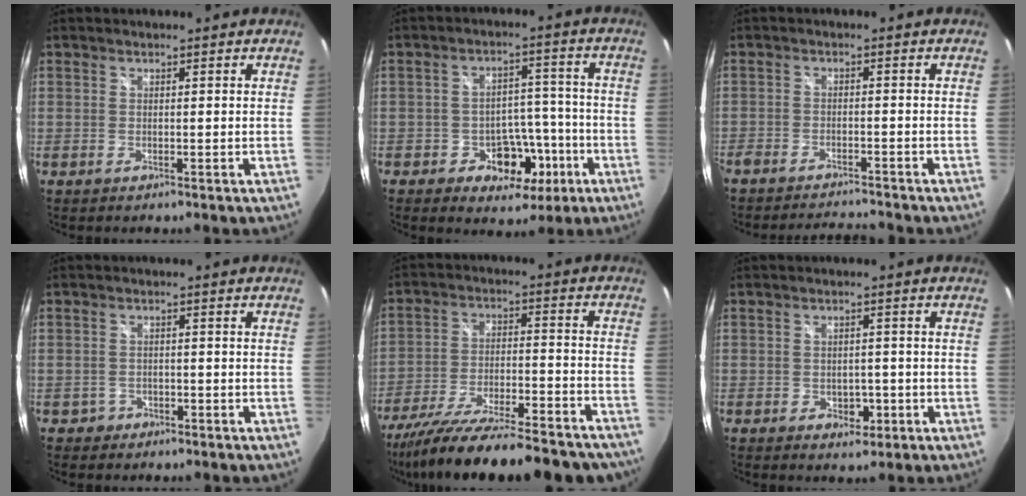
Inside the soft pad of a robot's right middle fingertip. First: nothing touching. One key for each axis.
{"total": 9.1, "fx": -4.3, "fy": 6.7, "fz": 4.3, "tx": -0.066, "ty": 0.026, "tz": -0.044}
{"total": 6.6, "fx": -6.3, "fy": 0.9, "fz": 1.6, "tx": -0.052, "ty": -0.002, "tz": -0.101}
{"total": 2.3, "fx": -1.4, "fy": 1.8, "fz": 0.1, "tx": -0.008, "ty": 0.003, "tz": -0.021}
{"total": 27.8, "fx": -23.6, "fy": 5.7, "fz": 13.5, "tx": -0.236, "ty": -0.060, "tz": -0.339}
{"total": 3.6, "fx": -1.5, "fy": 2.7, "fz": 1.8, "tx": -0.032, "ty": 0.000, "tz": -0.013}